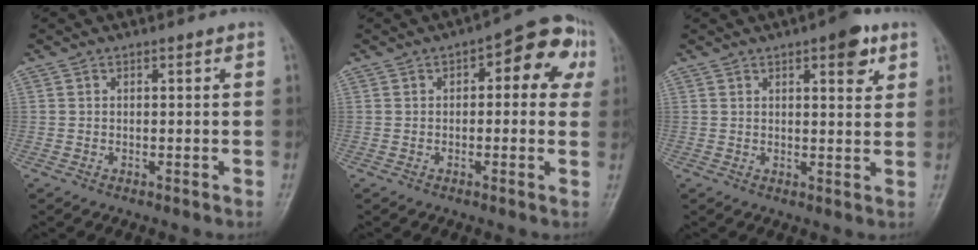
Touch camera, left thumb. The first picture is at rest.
{"total": 10.5, "force": [2.9, 5.2, 8.6], "torque": [-0.063, 0.026, 0.023]}
{"total": 6.1, "force": [3.2, 2.2, 4.7], "torque": [-0.046, -0.012, 0.036]}